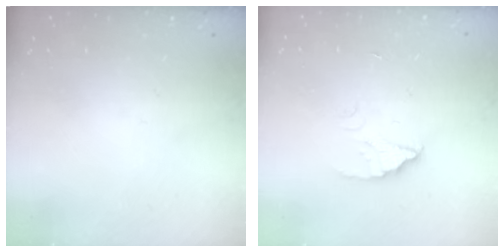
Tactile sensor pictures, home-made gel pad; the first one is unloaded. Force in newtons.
{"total": 2.4, "press": 2.4, "slide": 0.1}